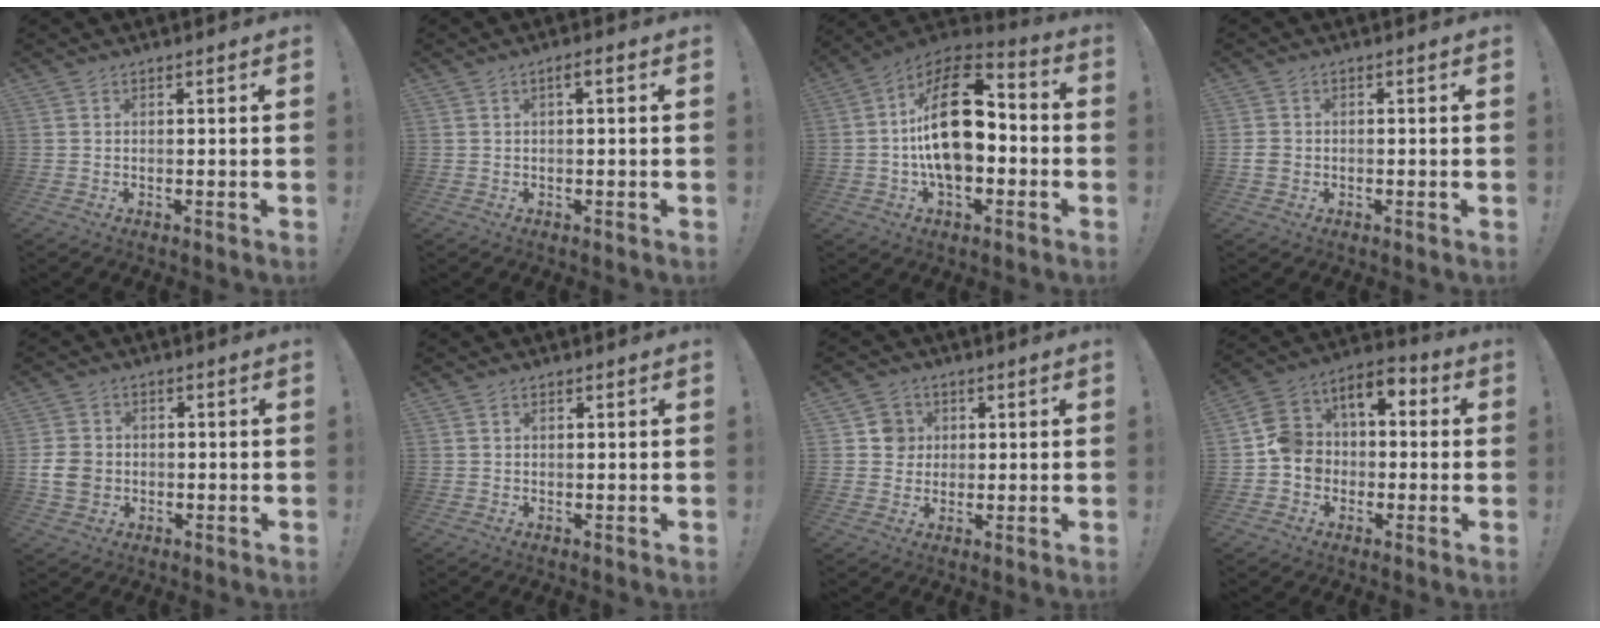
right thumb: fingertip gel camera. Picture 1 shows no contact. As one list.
[{"total": 1.9, "force": [-0.1, 0.2, 1.9], "torque": [-0.033, 0.004, -0.006]}, {"total": 22.6, "force": [0.0, 12.9, 18.5], "torque": [-0.304, 0.016, 0.003]}, {"total": 2.4, "force": [-0.9, 1.9, 1.1], "torque": [-0.030, 0.007, -0.015]}, {"total": 7.8, "force": [-1.5, 6.4, 4.3], "torque": [-0.089, 0.014, -0.023]}, {"total": 0.6, "force": [0.3, 0.4, 0.4], "torque": [-0.009, 0.002, 0.005]}, {"total": 6.1, "force": [1.5, 5.8, 0.8], "torque": [0.000, -0.007, 0.028]}, {"total": 10.6, "force": [-1.3, 9.7, 4.1], "torque": [-0.060, 0.018, -0.016]}]